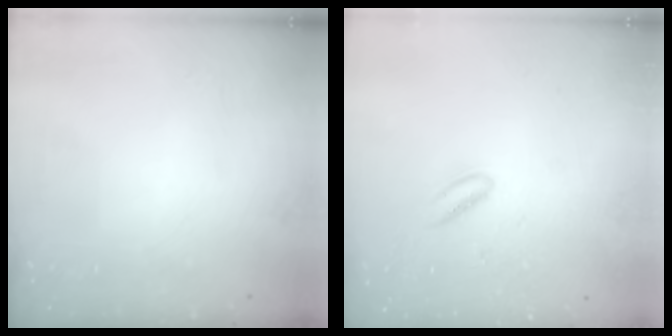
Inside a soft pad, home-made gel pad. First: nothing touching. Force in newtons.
{"total": 2.6, "press": 2.3, "slide": 1.3}